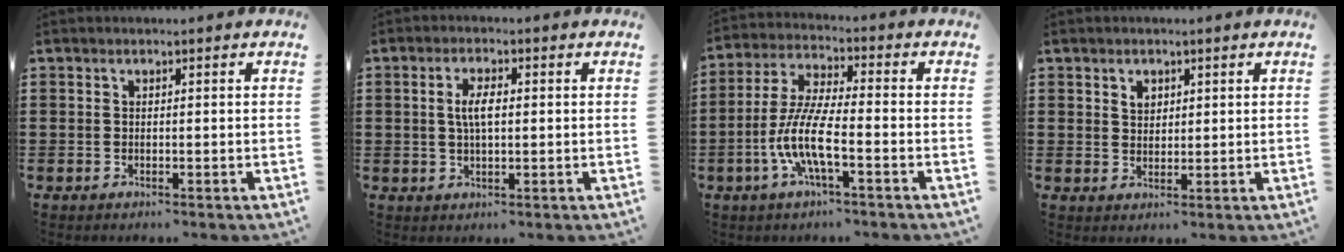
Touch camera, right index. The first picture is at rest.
{"total": 4.0, "force": [0.4, 1.4, 3.7], "torque": [-0.081, 0.002, 0.001]}
{"total": 8.6, "force": [-3.4, 1.6, 7.7], "torque": [-0.184, -0.016, -0.073]}
{"total": 2.1, "force": [1.1, 1.6, 0.9], "torque": [-0.023, 0.007, 0.021]}